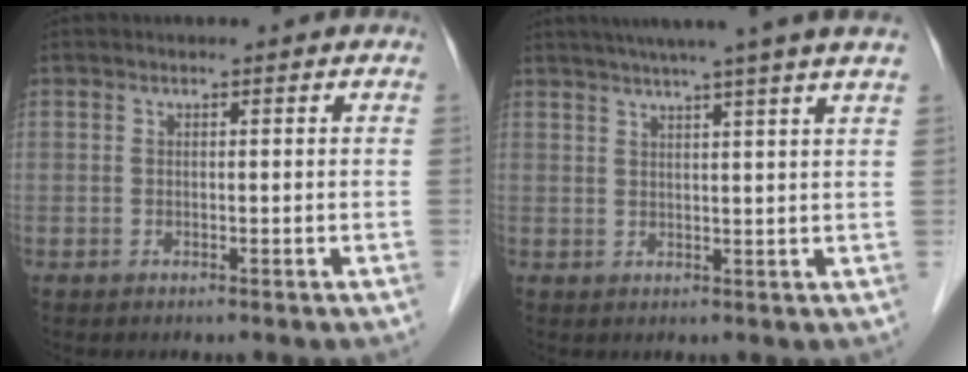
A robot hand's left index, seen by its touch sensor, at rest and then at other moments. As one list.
[{"total": 11.2, "force": [9.1, -1.7, 6.4], "torque": [-0.097, 0.014, 0.106]}]